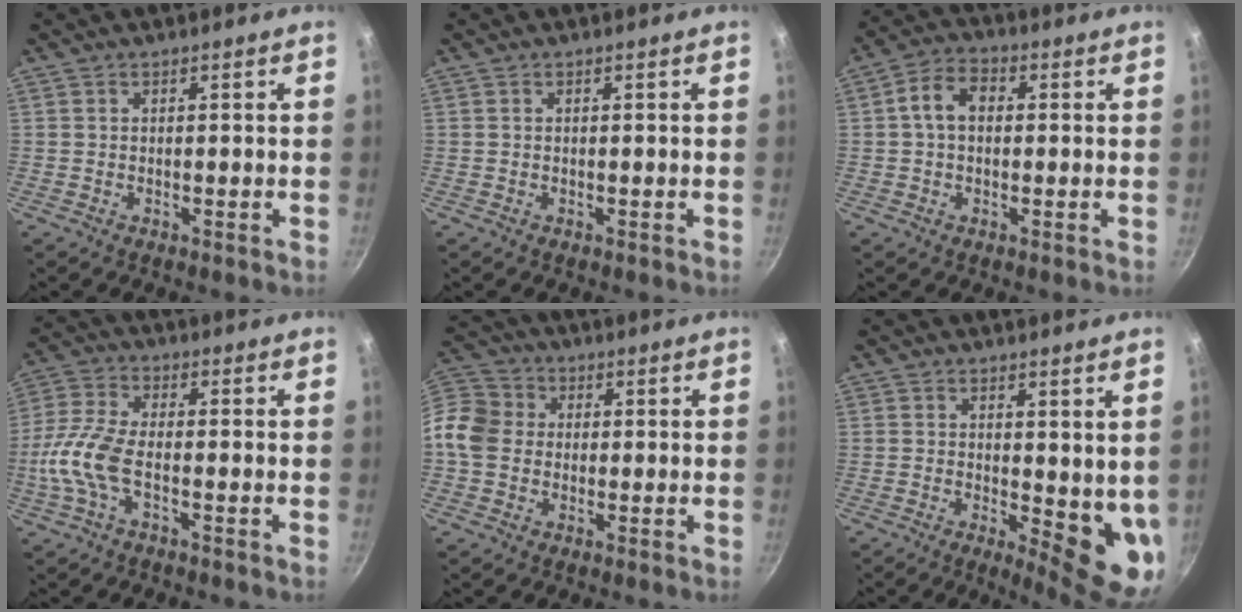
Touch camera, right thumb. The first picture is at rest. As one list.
[{"total": 0.0}, {"total": 6.5, "force": [0.5, 4.6, 4.6], "torque": [-0.069, 0.019, -0.002]}, {"total": 9.1, "force": [-2.6, 3.7, 7.9], "torque": [-0.177, 0.019, -0.067]}, {"total": 9.7, "force": [-0.4, 8.3, 4.9], "torque": [-0.071, 0.021, -0.032]}, {"total": 9.3, "force": [0.5, 3.8, 8.5], "torque": [-0.089, -0.025, 0.011]}]